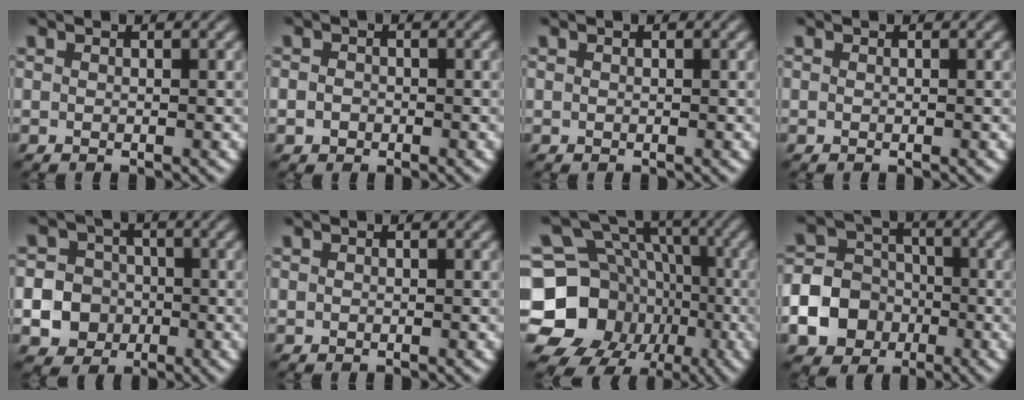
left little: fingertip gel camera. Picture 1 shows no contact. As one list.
[{"total": 1.6, "force": [-0.3, 1.4, 0.7], "torque": [0.011, 0.009, -0.018]}, {"total": 0.0}, {"total": 0.0}, {"total": 13.4, "force": [-4.1, 12.5, 2.7], "torque": [-0.094, -0.025, -0.092]}, {"total": 0.0}, {"total": 16.2, "force": [-4.8, 14.0, 6.7], "torque": [-0.151, -0.011, -0.090]}, {"total": 11.5, "force": [-4.6, 10.1, 2.9], "torque": [-0.080, -0.033, -0.095]}]